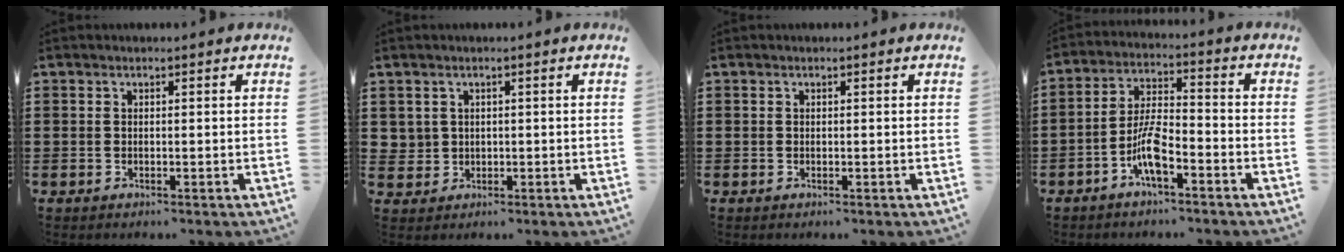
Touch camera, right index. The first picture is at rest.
{"total": 1.8, "force": [0.6, 1.7, 0.2], "torque": [-0.012, 0.009, 0.010]}
{"total": 0.0}
{"total": 6.9, "force": [-3.7, 2.0, 5.4], "torque": [-0.123, -0.004, -0.073]}